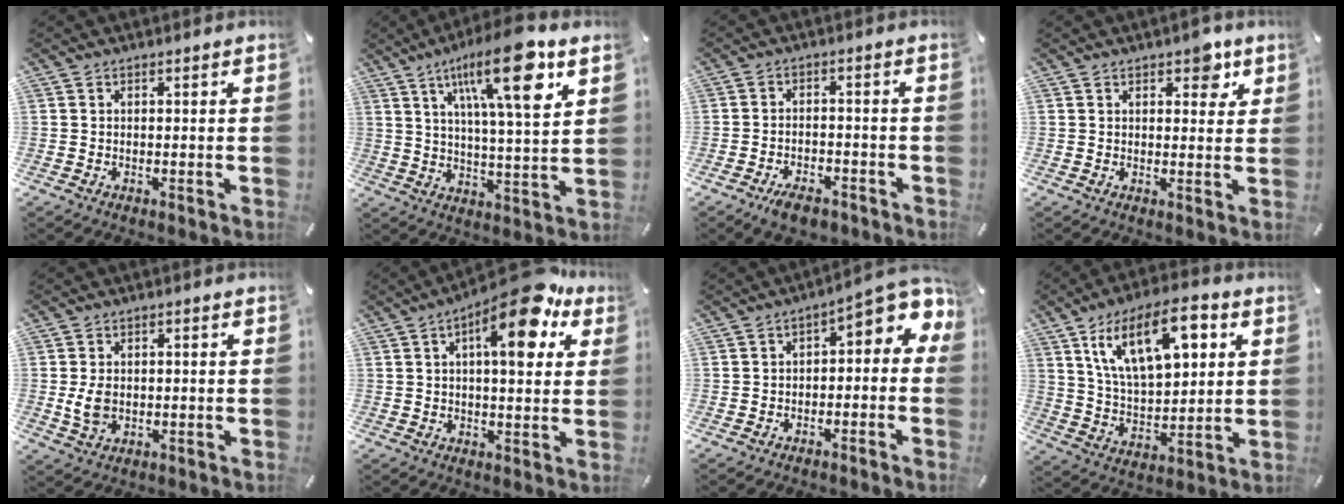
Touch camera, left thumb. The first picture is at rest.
{"total": 19.0, "force": [9.8, 4.6, 15.5], "torque": [-0.246, -0.034, 0.146]}
{"total": 6.1, "force": [-5.1, 2.6, 2.0], "torque": [-0.030, 0.033, -0.093]}
{"total": 5.1, "force": [3.1, 2.7, 3.0], "torque": [-0.020, -0.011, 0.044]}
{"total": 5.1, "force": [-0.5, 3.7, 3.5], "torque": [-0.091, -0.003, -0.013]}
{"total": 15.0, "force": [7.5, 5.1, 12.0], "torque": [-0.175, -0.035, 0.117]}
{"total": 6.6, "force": [1.9, 3.2, 5.4], "torque": [-0.066, -0.022, 0.026]}
{"total": 18.5, "force": [8.5, 9.2, 13.7], "torque": [-0.247, -0.015, 0.143]}